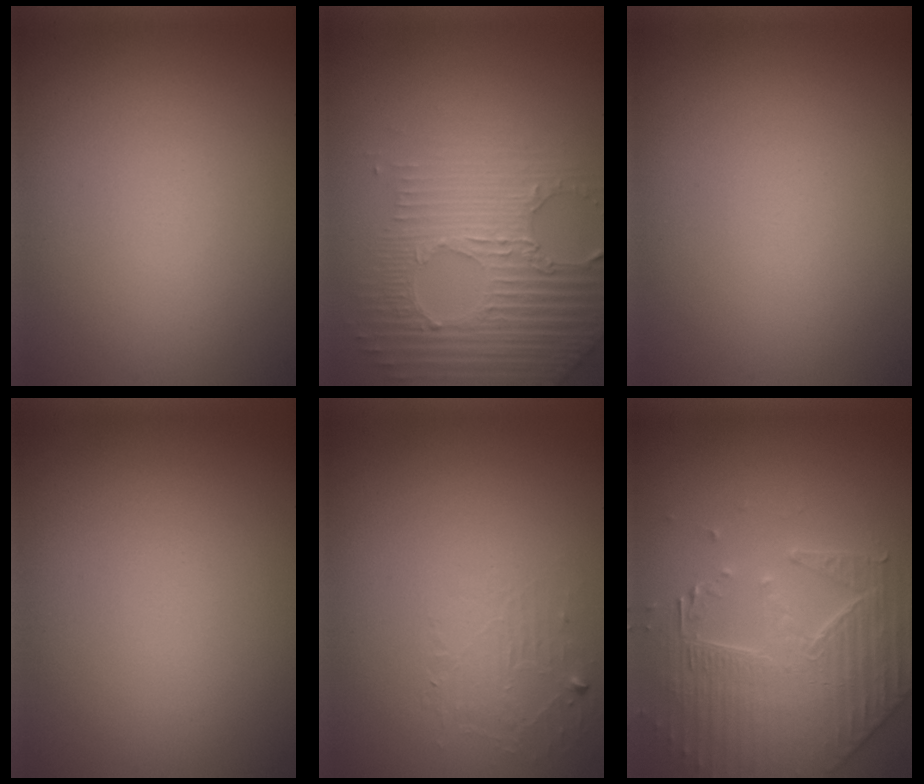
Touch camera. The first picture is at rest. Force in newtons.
{"total": 4.7, "press": 4.3, "slide": 2.0}
{"total": 0.0}
{"total": 0.0}
{"total": 1.4, "press": 0.1, "slide": 1.4}
{"total": 4.3, "press": 4.2, "slide": 1.1}